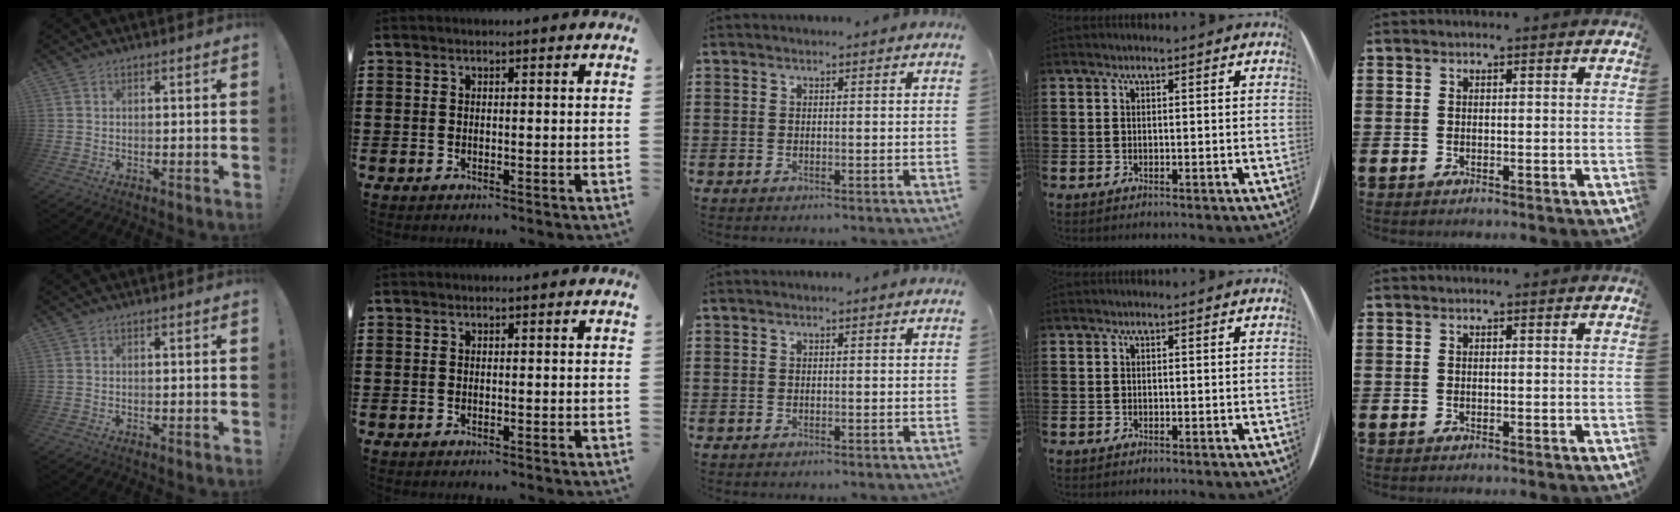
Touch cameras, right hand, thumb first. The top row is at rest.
{}